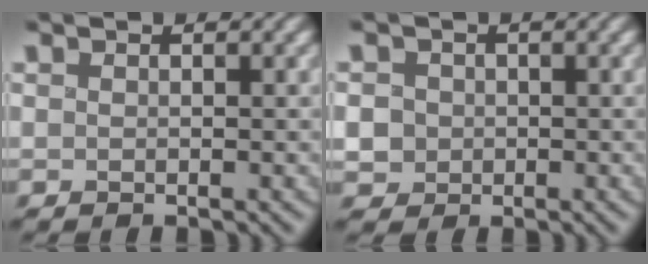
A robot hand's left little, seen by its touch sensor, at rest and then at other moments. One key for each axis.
{"total": 3.3, "fx": -0.2, "fy": 3.1, "fz": 1.2, "tx": -0.025, "ty": 0.004, "tz": -0.011}